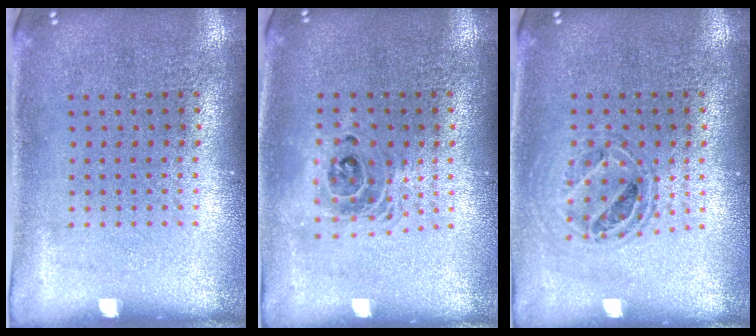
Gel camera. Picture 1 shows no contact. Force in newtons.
{"total": 1.6, "press": 1.3, "slide": 0.9}
{"total": 0.7, "press": 0.7, "slide": 0.1}